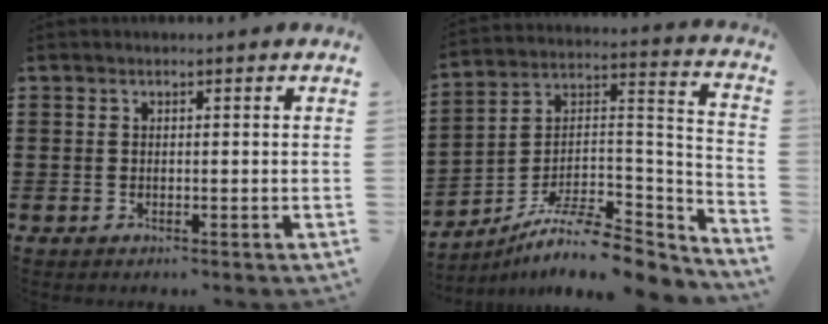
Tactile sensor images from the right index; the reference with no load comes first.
{"total": 10.4, "force": [-8.4, 3.0, 5.4], "torque": [-0.091, 0.015, -0.160]}